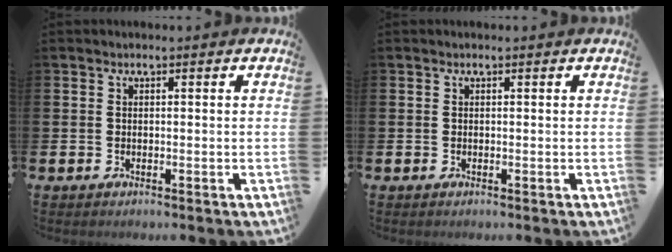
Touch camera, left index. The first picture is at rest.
{"total": 0.0}